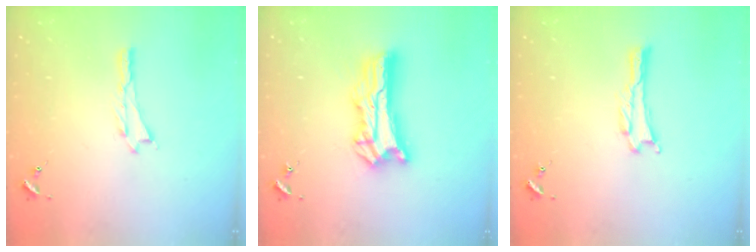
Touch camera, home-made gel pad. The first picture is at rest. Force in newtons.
{"total": 11.0, "press": 10.9, "slide": 0.8}
{"total": 0.6, "press": 0.6, "slide": 0.1}